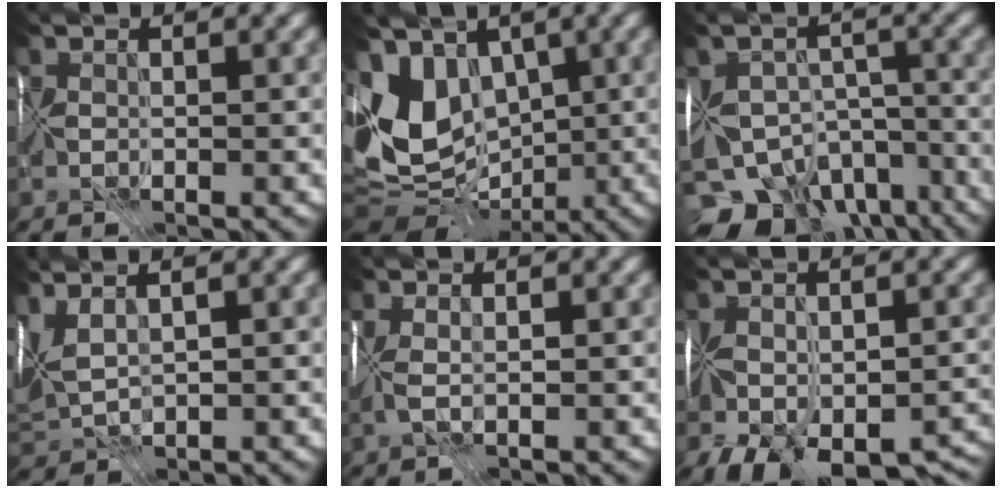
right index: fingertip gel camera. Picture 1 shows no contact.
{"total": 11.6, "force": [0.7, 8.9, 7.4], "torque": [-0.167, -0.003, 0.019]}
{"total": 11.8, "force": [-8.1, 6.9, 5.0], "torque": [-0.077, -0.011, -0.112]}
{"total": 3.9, "force": [1.8, 1.9, 3.0], "torque": [-0.075, 0.015, 0.042]}
{"total": 1.8, "force": [0.5, 0.7, 1.6], "torque": [-0.045, 0.005, 0.005]}
{"total": 12.6, "force": [-7.3, 7.4, 7.1], "torque": [-0.115, -0.054, -0.094]}